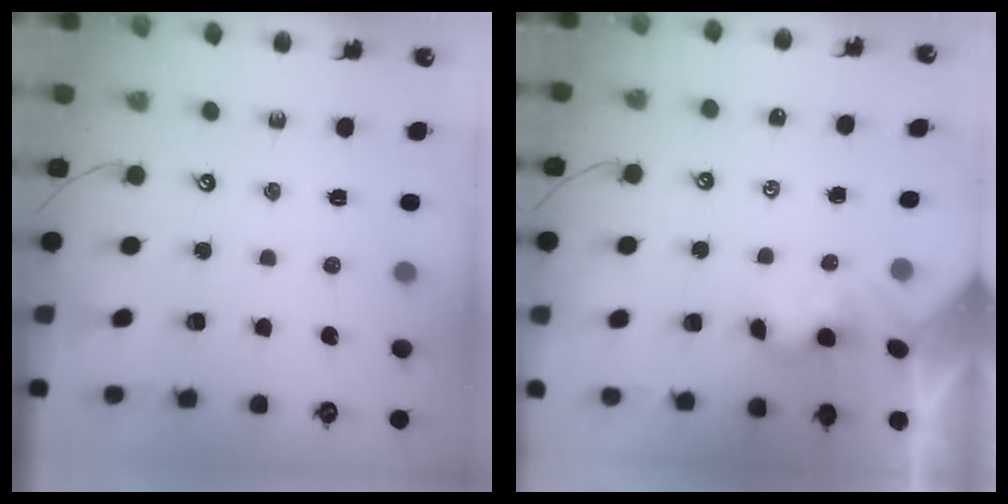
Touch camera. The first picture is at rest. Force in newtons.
{"total": 0.0}